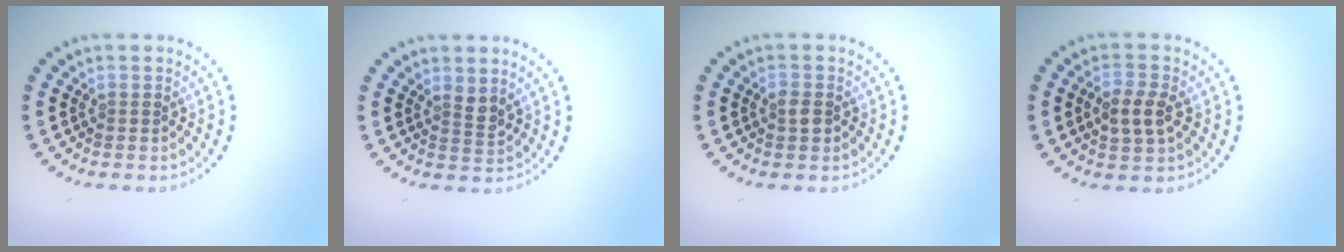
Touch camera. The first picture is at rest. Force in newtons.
{"total": 1.3, "press": 1.0, "slide": 0.8}
{"total": 1.2, "press": 1.2, "slide": 0.2}
{"total": 2.8, "press": 2.8, "slide": 0.3}